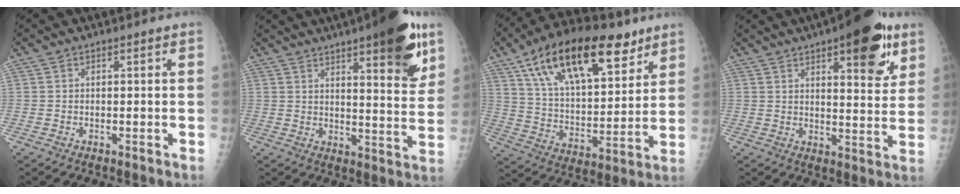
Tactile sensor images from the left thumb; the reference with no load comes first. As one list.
[{"total": 17.1, "force": [9.7, 4.3, 13.5], "torque": [-0.154, -0.047, 0.133]}, {"total": 25.2, "force": [14.1, 11.4, 17.5], "torque": [-0.268, -0.025, 0.242]}, {"total": 16.1, "force": [8.6, 5.5, 12.4], "torque": [-0.131, -0.033, 0.115]}]